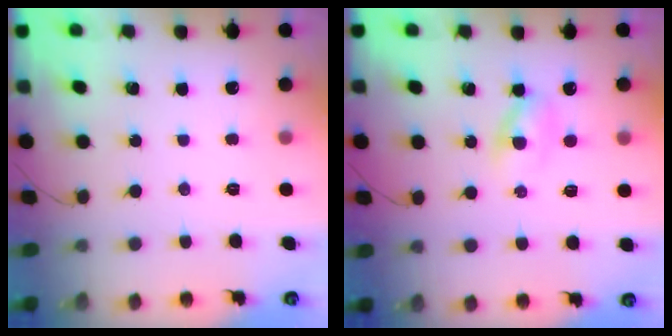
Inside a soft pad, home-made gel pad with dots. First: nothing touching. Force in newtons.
{"total": 2.9, "press": 2.7, "slide": 1.1}